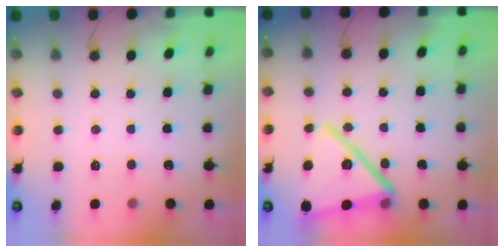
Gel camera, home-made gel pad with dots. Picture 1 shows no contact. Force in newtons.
{"total": 20.9, "press": 20.4, "slide": 4.5}